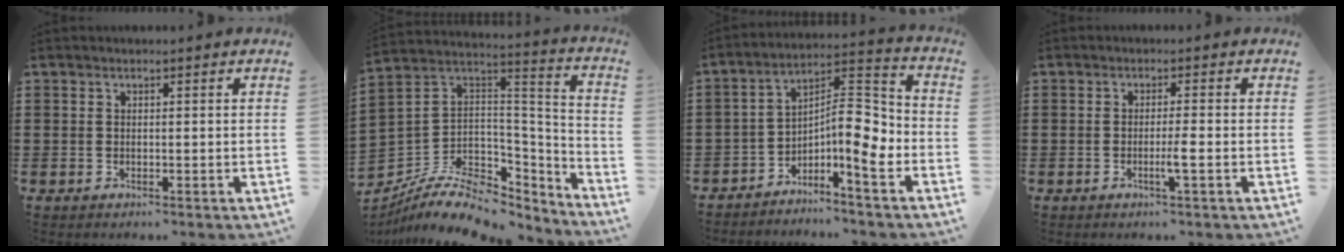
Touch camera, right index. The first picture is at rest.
{"total": 10.1, "force": [-6.9, 5.2, 5.2], "torque": [-0.112, 0.005, -0.125]}
{"total": 8.0, "force": [-2.9, 2.4, 7.0], "torque": [-0.103, -0.021, -0.062]}
{"total": 2.7, "force": [-1.0, -0.2, 2.5], "torque": [-0.048, -0.007, -0.022]}